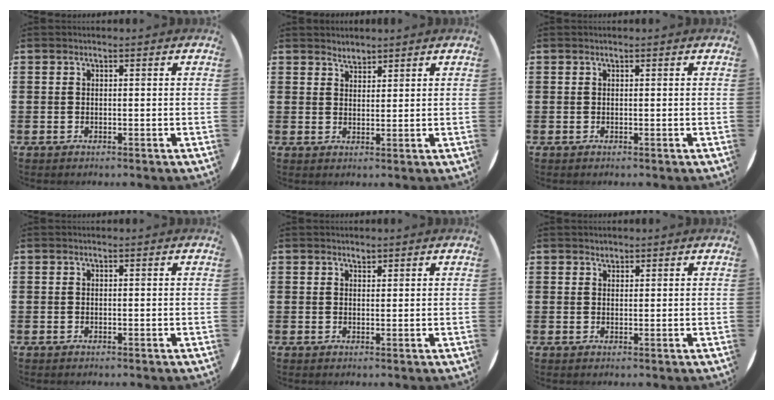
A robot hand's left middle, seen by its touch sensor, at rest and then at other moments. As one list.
[{"total": 1.9, "force": [1.9, 0.4, -0.2], "torque": [0.001, -0.001, 0.036]}, {"total": 0.0}, {"total": 0.0}, {"total": 0.9, "force": [0.8, 0.2, 0.0], "torque": [0.006, -0.001, 0.014]}, {"total": 0.9, "force": [0.9, 0.3, 0.0], "torque": [0.006, -0.002, 0.015]}]